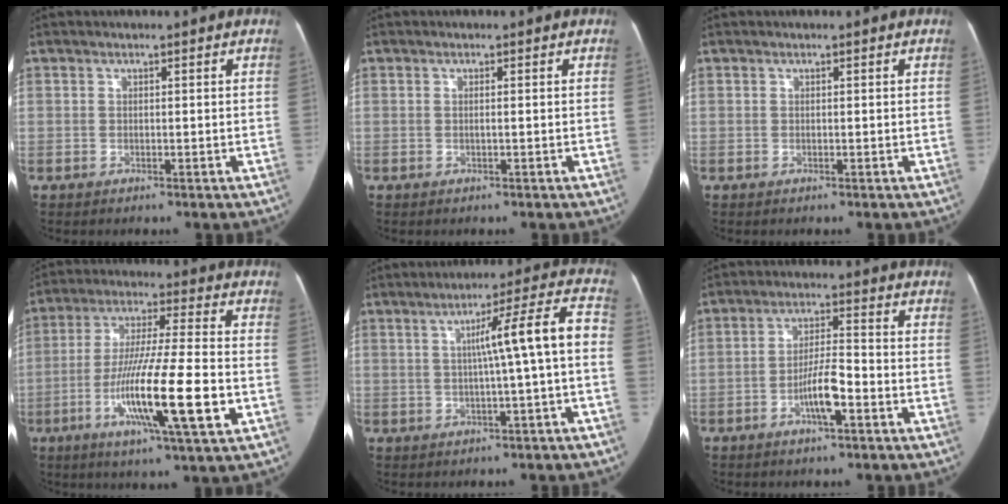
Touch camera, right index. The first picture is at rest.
{"total": 0.5, "force": [-0.1, 0.0, 0.5], "torque": [-0.009, 0.001, -0.002]}
{"total": 0.0}
{"total": 16.7, "force": [-5.0, 0.5, 16.0], "torque": [-0.293, -0.019, -0.089]}
{"total": 9.2, "force": [-0.4, -0.7, 9.1], "torque": [-0.130, 0.026, -0.005]}
{"total": 6.3, "force": [-2.8, 1.0, 5.5], "torque": [-0.109, 0.009, -0.050]}